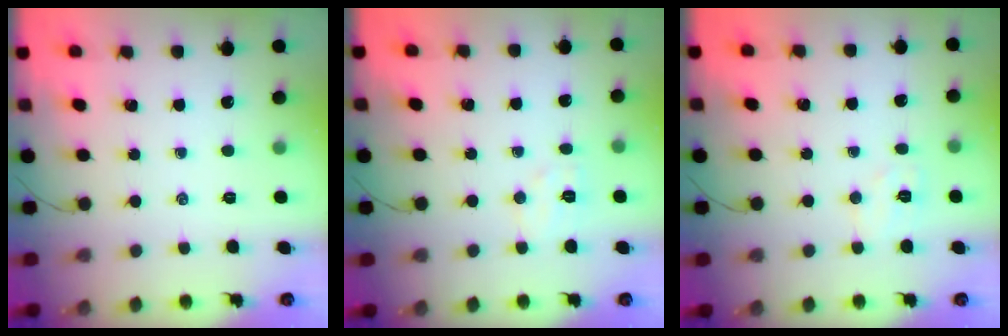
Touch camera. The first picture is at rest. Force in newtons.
{"total": 5.0, "press": 4.9, "slide": 1.1}
{"total": 5.8, "press": 5.7, "slide": 1.1}